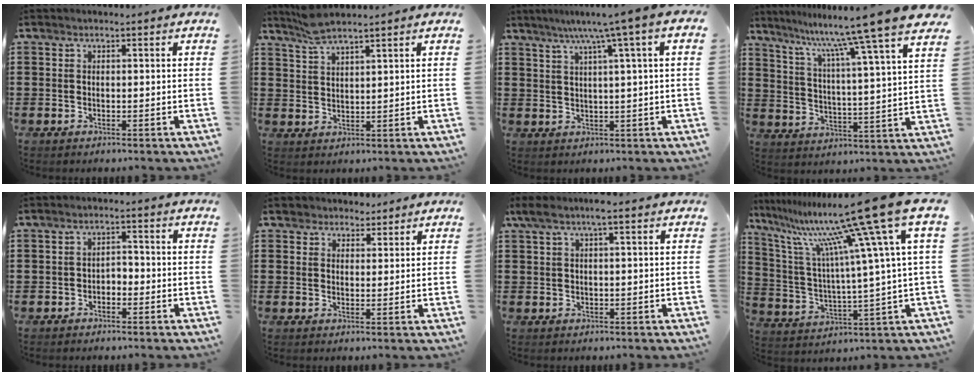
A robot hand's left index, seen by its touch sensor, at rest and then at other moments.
{"total": 3.7, "force": [3.2, 0.3, 1.9], "torque": [-0.045, -0.002, 0.060]}
{"total": 5.9, "force": [2.8, -0.7, 5.2], "torque": [-0.107, -0.007, 0.041]}
{"total": 11.3, "force": [9.6, -1.8, 5.6], "torque": [-0.127, -0.071, 0.149]}
{"total": 1.9, "force": [-1.7, 0.8, 0.5], "torque": [-0.016, 0.004, -0.038]}
{"total": 2.9, "force": [2.3, 1.7, 0.0], "torque": [-0.003, 0.008, 0.043]}
{"total": 3.1, "force": [1.3, 0.4, 2.7], "torque": [-0.055, 0.002, 0.022]}
{"total": 18.1, "force": [12.5, 0.3, 13.2], "torque": [-0.255, -0.085, 0.192]}